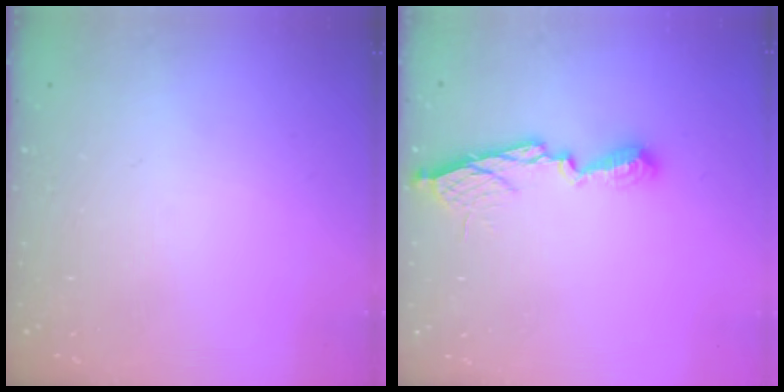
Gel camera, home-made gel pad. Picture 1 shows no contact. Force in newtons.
{"total": 10.6, "press": 10.6, "slide": 0.6}